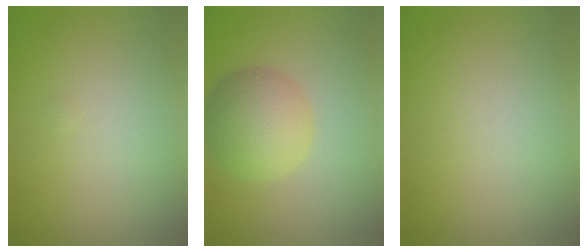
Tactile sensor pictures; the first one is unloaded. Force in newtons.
{"total": 5.1, "press": 5.1, "slide": 0.1}
{"total": 0.0}